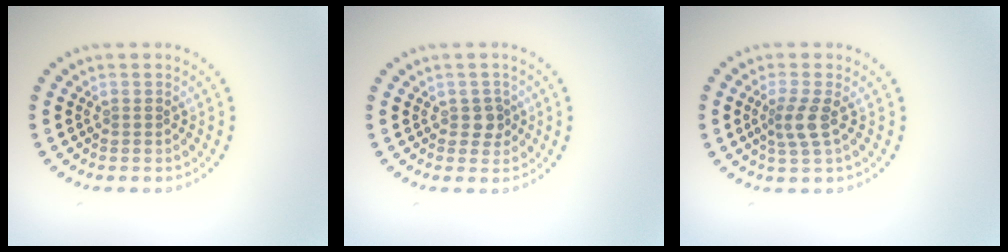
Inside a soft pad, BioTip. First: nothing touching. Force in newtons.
{"total": 1.3, "press": 1.2, "slide": 0.5}
{"total": 2.3, "press": 1.9, "slide": 1.4}